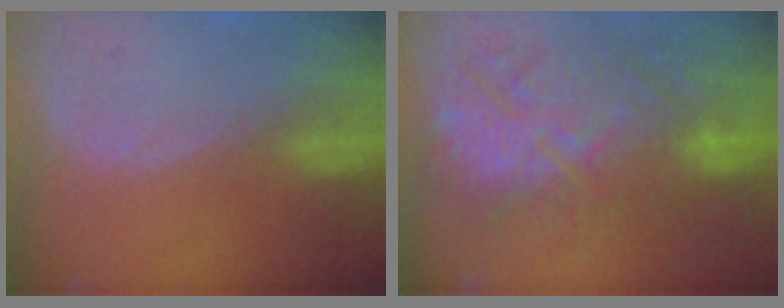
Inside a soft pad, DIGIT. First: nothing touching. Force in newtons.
{"total": 11.5, "press": 11.3, "slide": 2.5}